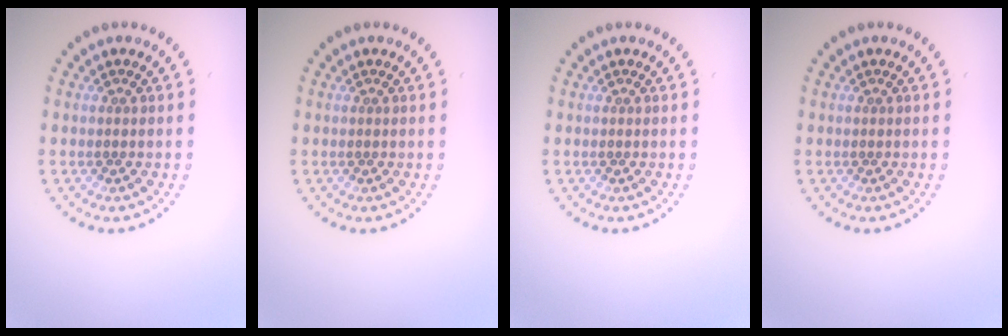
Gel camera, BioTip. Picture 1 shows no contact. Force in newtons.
{"total": 0.0}
{"total": 0.0}
{"total": 0.0}